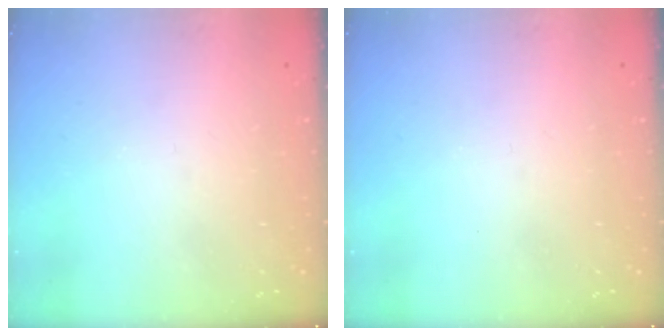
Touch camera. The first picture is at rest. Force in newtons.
{"total": 0.0}